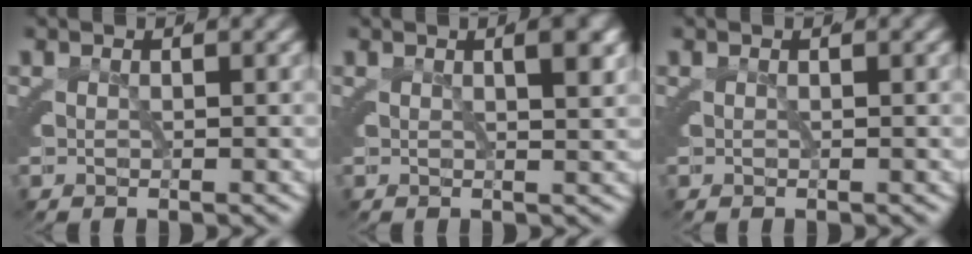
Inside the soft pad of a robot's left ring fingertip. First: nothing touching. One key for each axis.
{"total": 1.6, "fx": 0.6, "fy": -0.7, "fz": 1.4, "tx": -0.012, "ty": 0.006, "tz": 0.012}
{"total": 0.0}